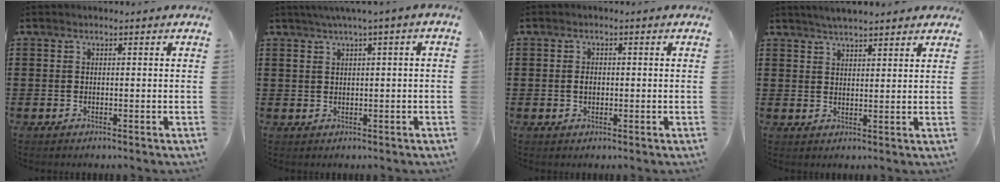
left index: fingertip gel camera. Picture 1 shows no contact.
{"total": 2.0, "force": [0.4, -0.2, 1.9], "torque": [-0.035, -0.002, 0.007]}
{"total": 1.6, "force": [0.0, 1.0, 1.3], "torque": [-0.026, 0.006, -0.001]}
{"total": 3.2, "force": [3.0, 0.1, 0.9], "torque": [-0.025, -0.004, 0.056]}